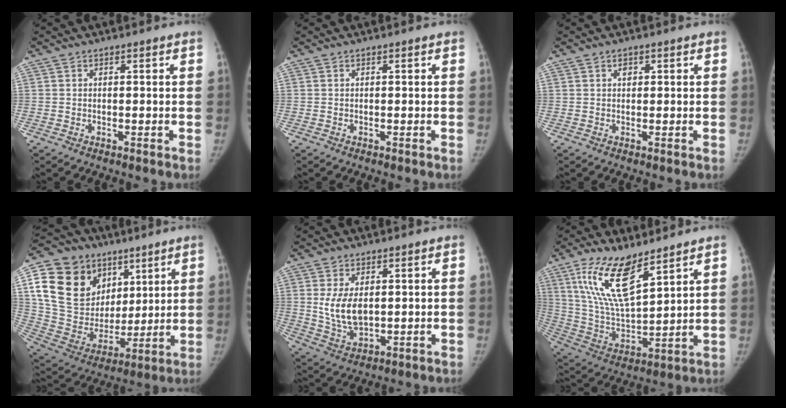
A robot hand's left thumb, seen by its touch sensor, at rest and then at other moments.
{"total": 0.0}
{"total": 1.3, "force": [0.6, 0.9, 0.7], "torque": [-0.004, 0.000, 0.007]}
{"total": 24.3, "force": [10.0, 18.5, 12.3], "torque": [-0.201, 0.000, 0.193]}
{"total": 8.2, "force": [1.2, 4.9, 6.5], "torque": [-0.111, -0.013, 0.035]}
{"total": 16.4, "force": [9.8, 5.6, 11.9], "torque": [-0.213, -0.049, 0.200]}